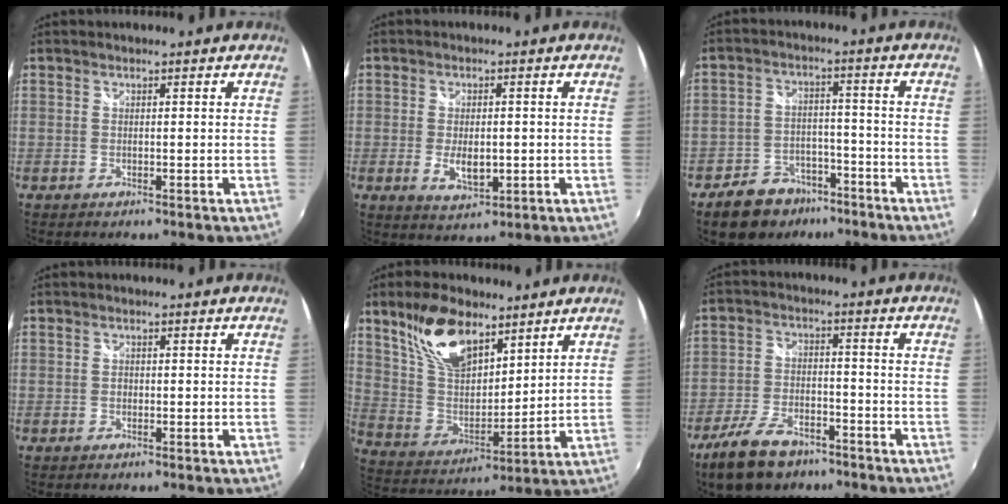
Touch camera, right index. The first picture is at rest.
{"total": 5.5, "force": [-1.0, 3.0, 4.5], "torque": [-0.084, -0.010, -0.011]}
{"total": 10.9, "force": [-7.6, 6.8, 3.7], "torque": [-0.096, 0.015, -0.106]}
{"total": 0.8, "force": [-0.2, 0.7, 0.1], "torque": [-0.002, -0.001, -0.003]}
{"total": 15.5, "force": [9.8, 7.5, 9.3], "torque": [-0.185, 0.018, 0.196]}
{"total": 12.2, "force": [-8.5, 6.0, 6.3], "torque": [-0.151, -0.008, -0.151]}